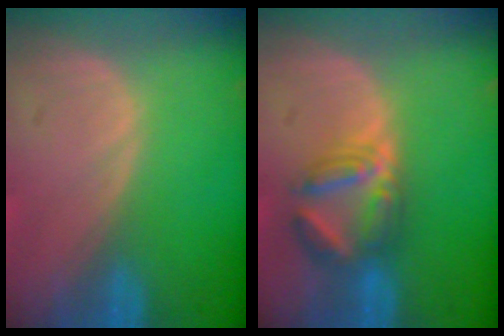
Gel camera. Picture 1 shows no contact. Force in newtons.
{"total": 5.9, "press": 5.8, "slide": 0.9}